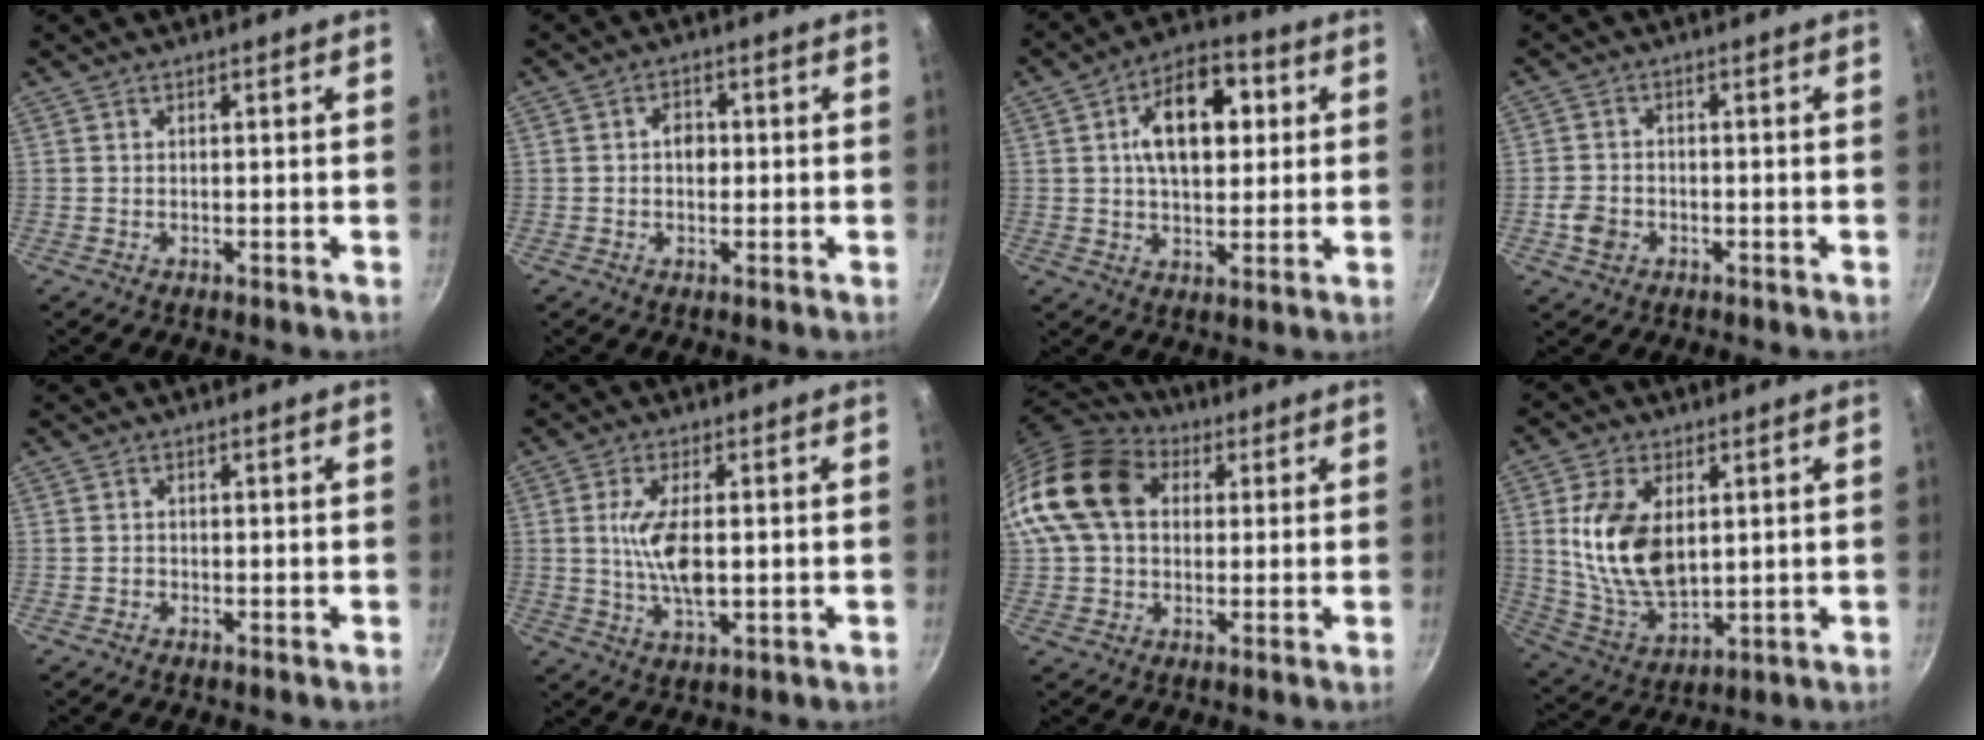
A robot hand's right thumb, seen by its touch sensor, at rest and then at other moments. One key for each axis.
{"total": 3.4, "fx": 0.0, "fy": 2.6, "fz": 2.1, "tx": -0.013, "ty": 0.007, "tz": -0.003}
{"total": 14.8, "fx": 3.2, "fy": 8.9, "fz": 11.3, "tx": -0.136, "ty": 0.008, "tz": 0.040}
{"total": 4.2, "fx": -1.6, "fy": 3.3, "fz": 2.0, "tx": -0.035, "ty": 0.016, "tz": -0.033}
{"total": 0.8, "fx": -0.3, "fy": 0.7, "fz": 0.2, "tx": -0.002, "ty": 0.003, "tz": -0.004}
{"total": 6.9, "fx": 0.3, "fy": 2.4, "fz": 6.5, "tx": -0.133, "ty": -0.005, "tz": 0.007}
{"total": 16.7, "fx": 3.7, "fy": 12.7, "fz": 10.2, "tx": -0.177, "ty": 0.027, "tz": 0.054}
{"total": 15.1, "fx": 2.8, "fy": 9.0, "fz": 11.8, "tx": -0.209, "ty": -0.024, "tz": 0.064}